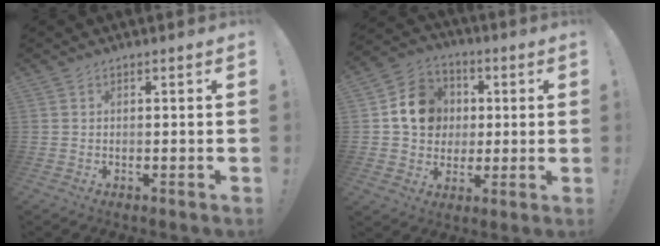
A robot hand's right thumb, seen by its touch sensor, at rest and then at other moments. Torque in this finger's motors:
{"motor_torque": [0.52, 0.71, 1.03, -0.11, 0.03]}